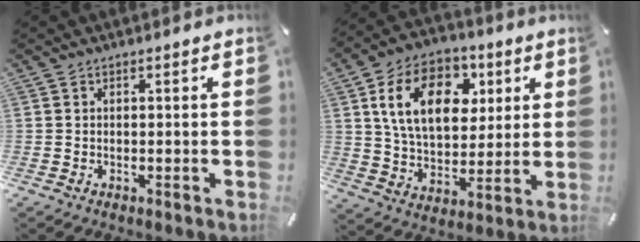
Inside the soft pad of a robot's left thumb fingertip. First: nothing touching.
{"total": 17.3, "force": [5.6, 12.0, 11.1], "torque": [-0.199, 0.001, 0.099]}